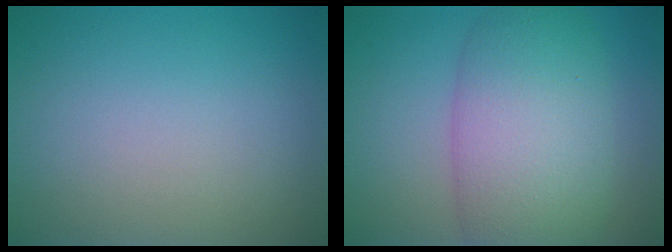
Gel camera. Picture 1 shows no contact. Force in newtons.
{"total": 9.0, "press": 8.9, "slide": 0.3}